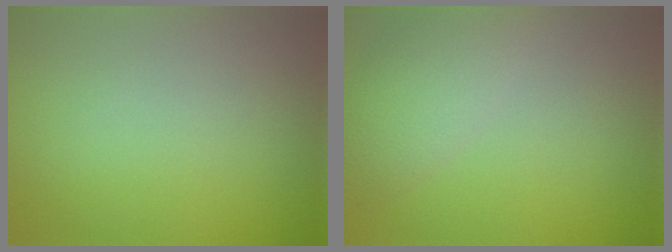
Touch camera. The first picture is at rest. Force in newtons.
{"total": 4.0, "press": 4.0, "slide": 0.3}